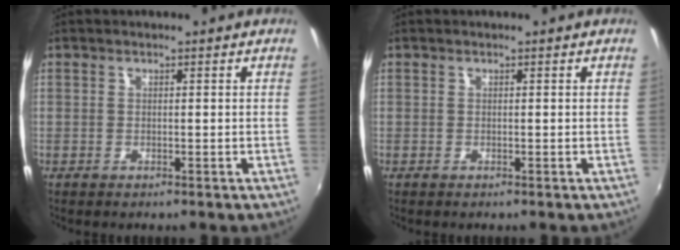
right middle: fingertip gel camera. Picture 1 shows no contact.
{"total": 0.0}